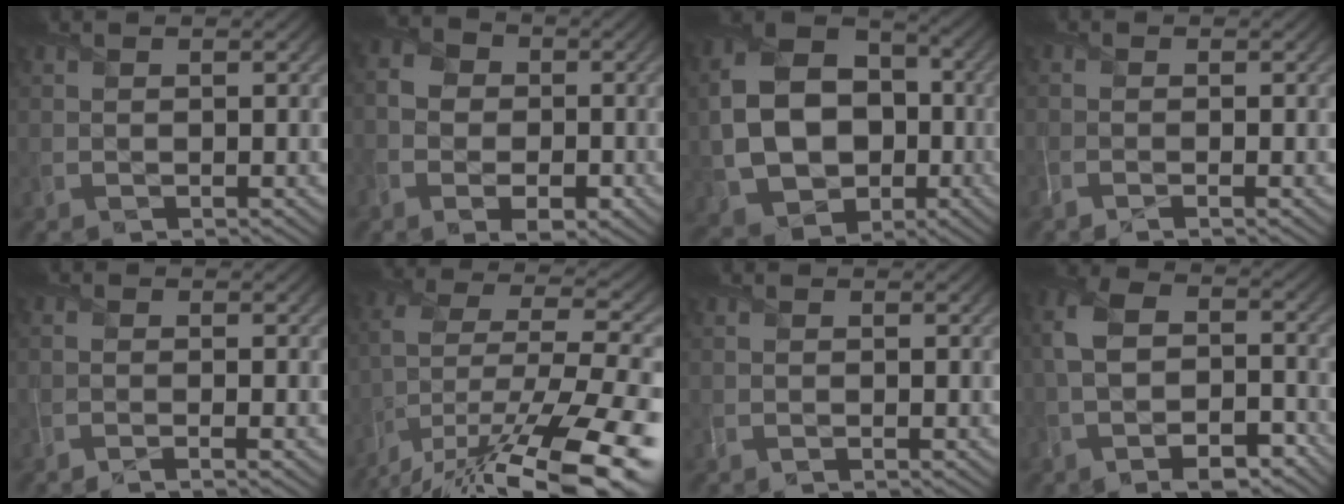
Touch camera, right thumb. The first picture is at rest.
{"total": 7.3, "force": [-2.4, 5.4, 4.3], "torque": [-0.087, -0.019, -0.049]}
{"total": 14.1, "force": [-1.5, 10.7, 9.1], "torque": [-0.201, -0.007, -0.028]}
{"total": 1.3, "force": [-1.0, 0.1, 0.9], "torque": [-0.020, -0.005, -0.026]}
{"total": 1.6, "force": [-1.0, 0.2, 1.2], "torque": [-0.021, 0.000, -0.027]}
{"total": 18.1, "force": [-10.6, 7.4, 12.7], "torque": [-0.237, -0.013, -0.135]}
{"total": 0.0}
{"total": 9.9, "force": [-3.4, 6.0, 7.2], "torque": [-0.158, -0.015, -0.054]}